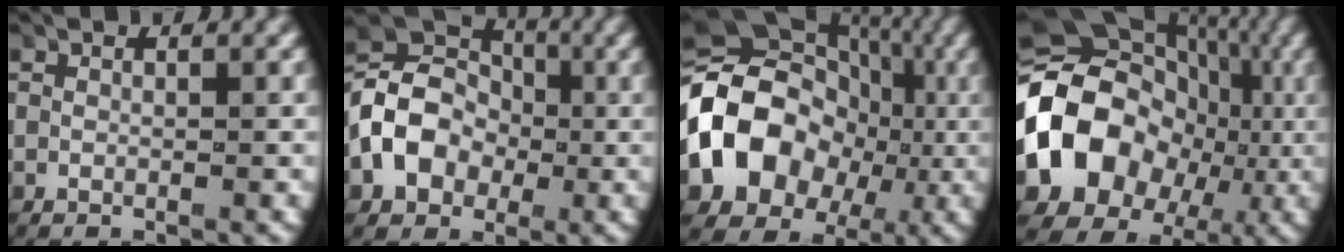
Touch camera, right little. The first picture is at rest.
{"total": 8.0, "force": [-0.1, 6.7, 4.4], "torque": [-0.104, -0.005, -0.001]}
{"total": 15.2, "force": [1.3, 12.3, 8.9], "torque": [-0.184, -0.009, 0.016]}
{"total": 18.1, "force": [0.8, 14.5, 10.9], "torque": [-0.217, -0.024, 0.012]}